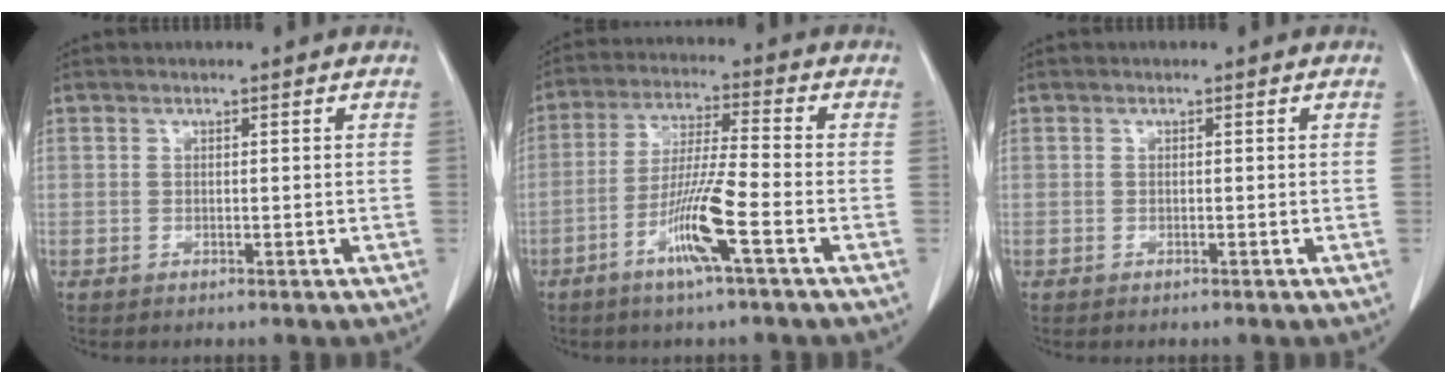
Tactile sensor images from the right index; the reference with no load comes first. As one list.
[{"total": 9.7, "force": [-4.3, -0.4, 8.6], "torque": [-0.169, -0.010, -0.087]}, {"total": 0.0}]